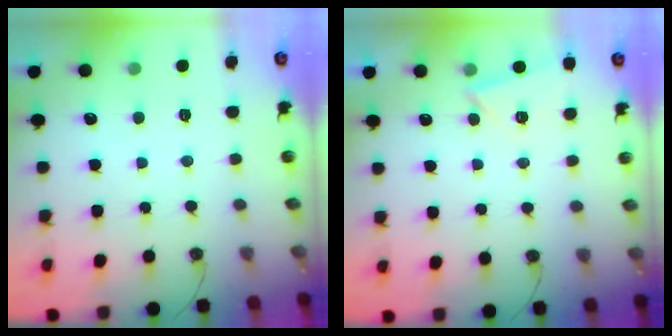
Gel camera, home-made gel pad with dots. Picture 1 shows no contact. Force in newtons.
{"total": 4.5, "press": 3.7, "slide": 2.6}